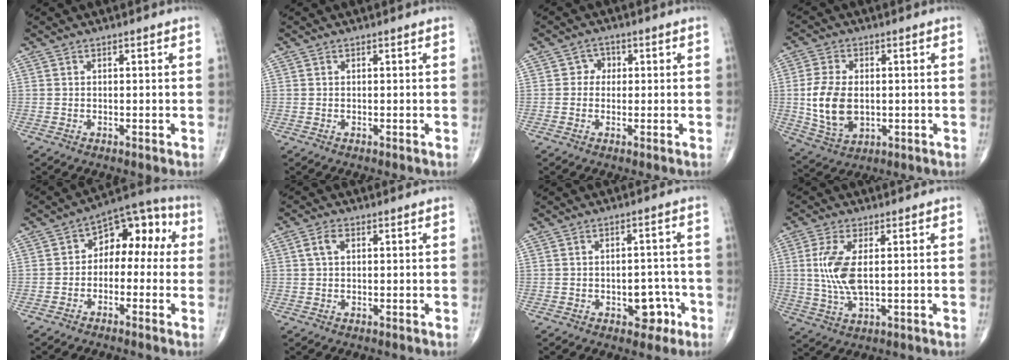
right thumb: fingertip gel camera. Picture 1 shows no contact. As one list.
[{"total": 0.0}, {"total": 2.5, "force": [0.2, 2.3, 0.9], "torque": [0.007, 0.007, -0.006]}, {"total": 10.8, "force": [-0.4, 6.9, 8.4], "torque": [-0.160, -0.006, 0.001]}, {"total": 10.7, "force": [0.2, 7.0, 8.1], "torque": [-0.067, 0.051, -0.015]}, {"total": 2.6, "force": [0.7, 1.6, 1.9], "torque": [-0.043, 0.009, 0.014]}, {"total": 5.5, "force": [-2.3, 3.5, 3.5], "torque": [-0.017, 0.024, -0.026]}, {"total": 8.1, "force": [1.0, 3.1, 7.4], "torque": [-0.173, -0.007, 0.024]}]